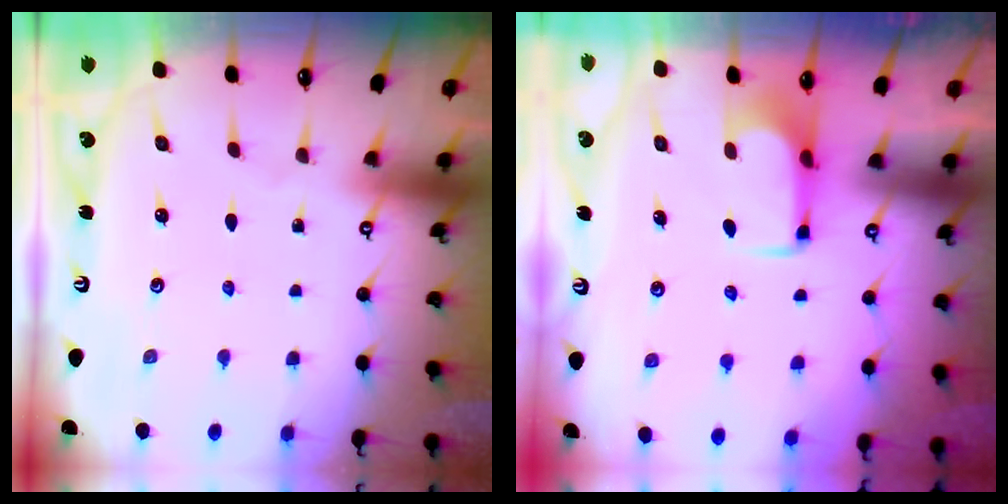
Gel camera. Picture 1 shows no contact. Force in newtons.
{"total": 2.0, "press": 2.0, "slide": 0.2}